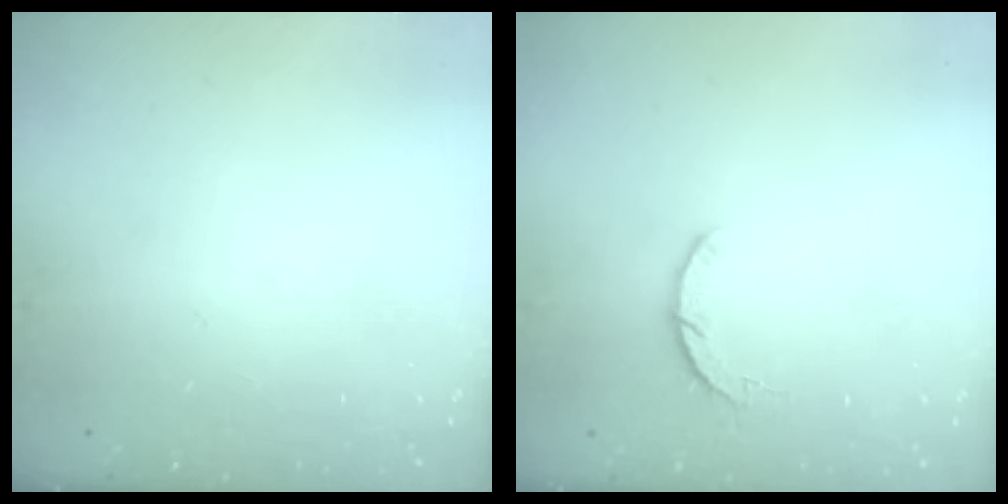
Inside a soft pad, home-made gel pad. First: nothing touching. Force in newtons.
{"total": 3.1, "press": 3.1, "slide": 0.5}